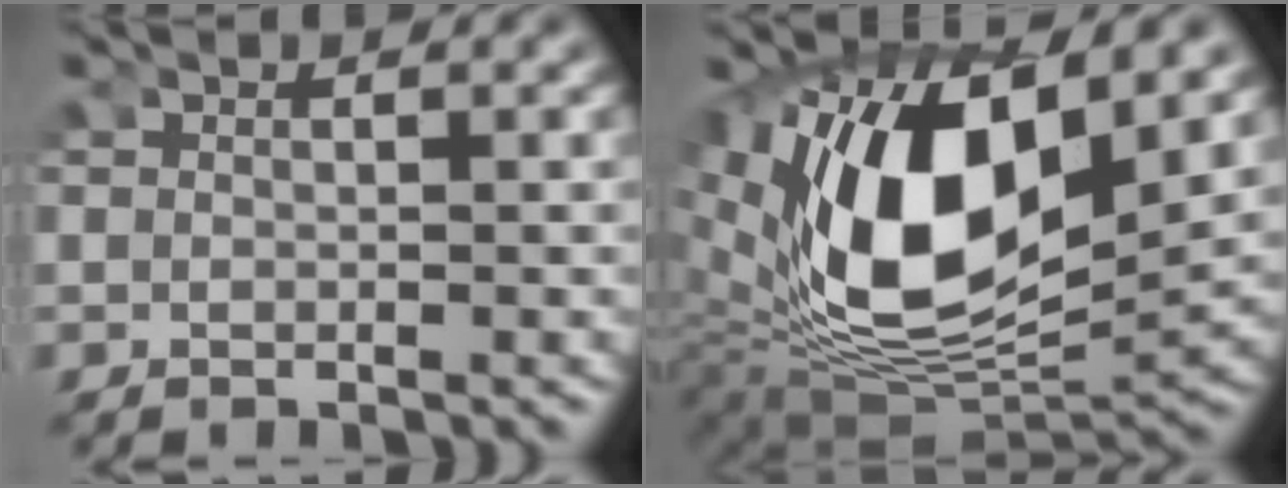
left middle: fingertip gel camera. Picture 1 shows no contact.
{"total": 16.8, "force": [2.0, 9.8, 13.5], "torque": [-0.259, -0.023, 0.046]}